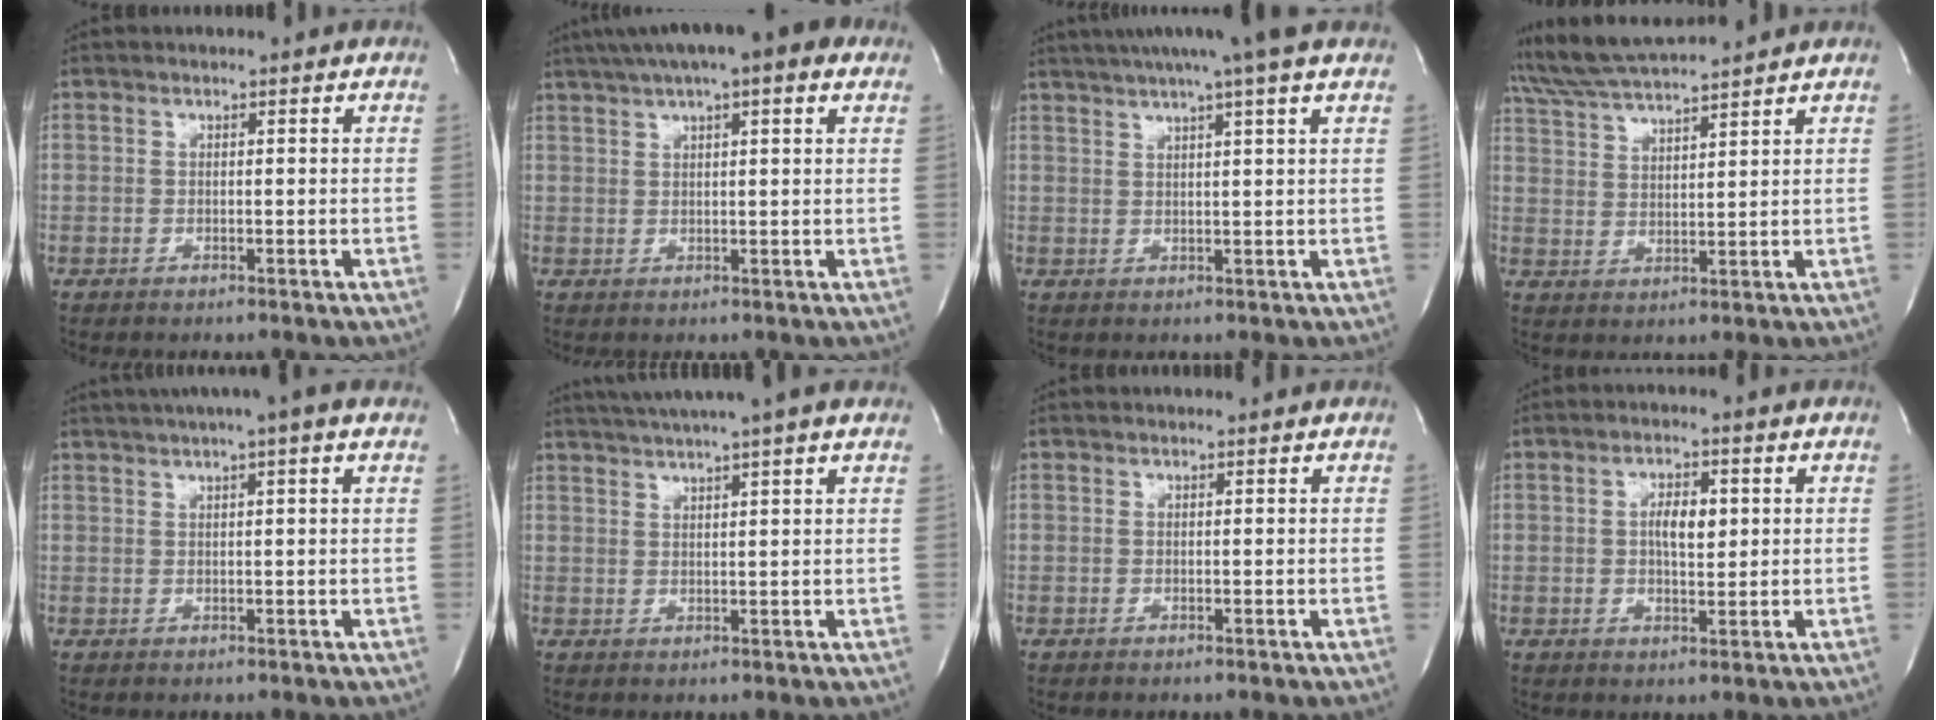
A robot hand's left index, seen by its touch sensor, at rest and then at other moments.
{"total": 12.0, "force": [7.7, 2.3, 8.9], "torque": [-0.149, 0.038, 0.109]}
{"total": 10.6, "force": [8.3, -1.1, 6.5], "torque": [-0.113, 0.018, 0.102]}
{"total": 9.3, "force": [8.7, -0.6, 3.3], "torque": [-0.070, 0.019, 0.164]}
{"total": 7.3, "force": [5.0, 0.0, 5.4], "torque": [-0.089, 0.027, 0.067]}
{"total": 9.1, "force": [7.3, -1.0, 5.3], "torque": [-0.095, 0.025, 0.097]}
{"total": 0.0}
{"total": 4.4, "force": [0.7, 1.8, 4.0], "torque": [-0.066, 0.003, 0.011]}